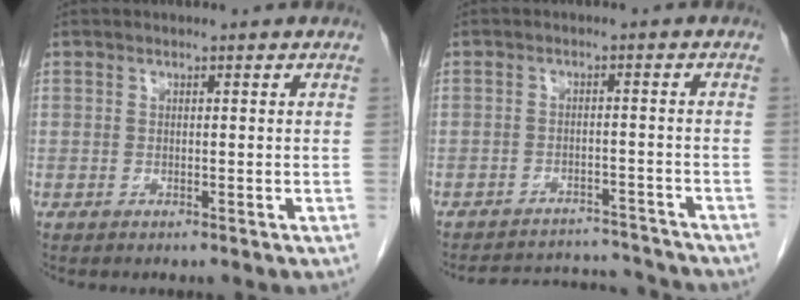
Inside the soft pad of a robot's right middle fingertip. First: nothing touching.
{"total": 10.0, "force": [-9.9, 1.4, 0.5], "torque": [-0.005, 0.014, -0.134]}